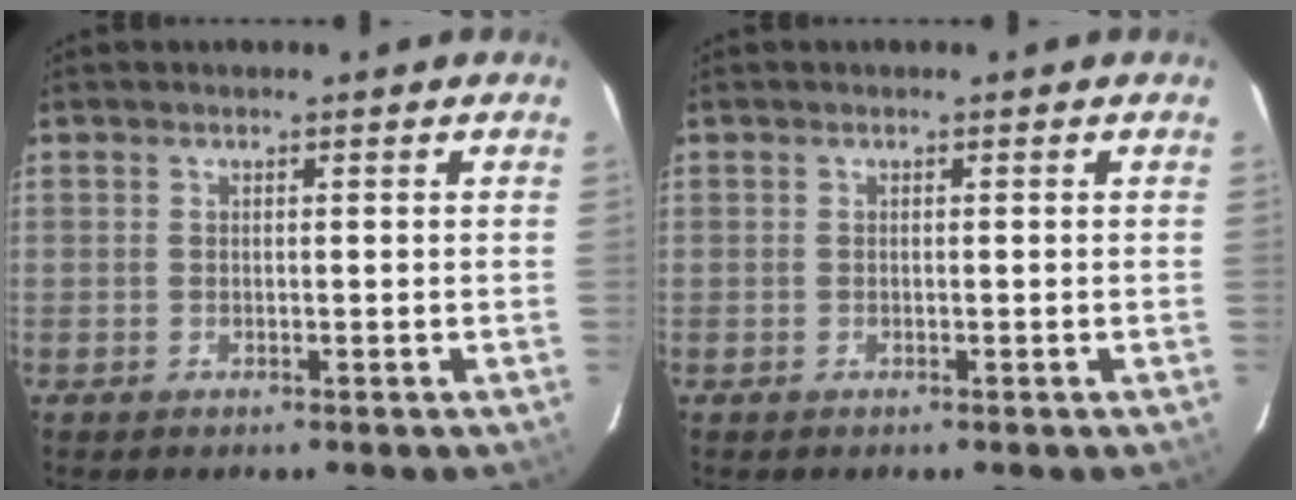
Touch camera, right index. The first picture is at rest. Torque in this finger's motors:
{"motor_torque": [0.00, 0.00, 0.01, 0.01]}